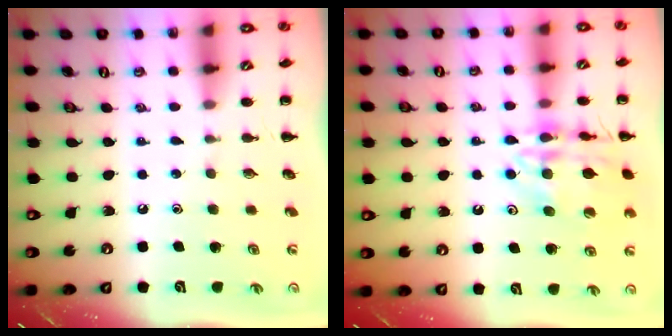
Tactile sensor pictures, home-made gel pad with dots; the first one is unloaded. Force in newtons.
{"total": 16.0, "press": 16.0, "slide": 1.7}